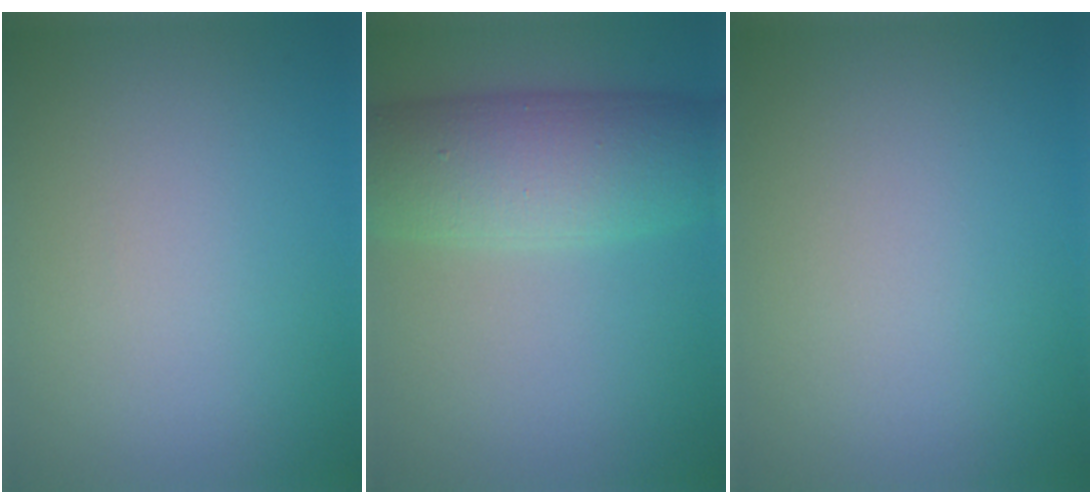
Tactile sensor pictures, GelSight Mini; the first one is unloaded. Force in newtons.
{"total": 8.4, "press": 8.4, "slide": 0.2}
{"total": 0.0}